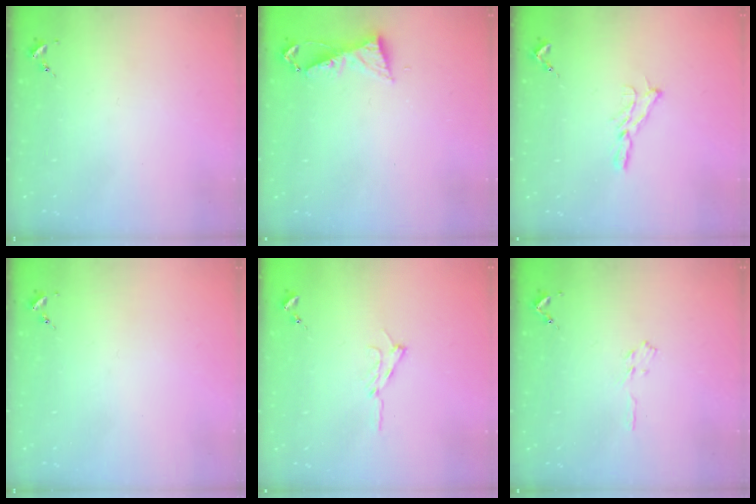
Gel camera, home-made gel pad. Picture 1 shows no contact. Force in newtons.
{"total": 6.0, "press": 5.9, "slide": 0.7}
{"total": 6.9, "press": 6.9, "slide": 0.3}
{"total": 0.0}
{"total": 6.5, "press": 6.5, "slide": 0.8}
{"total": 3.2, "press": 3.1, "slide": 0.4}